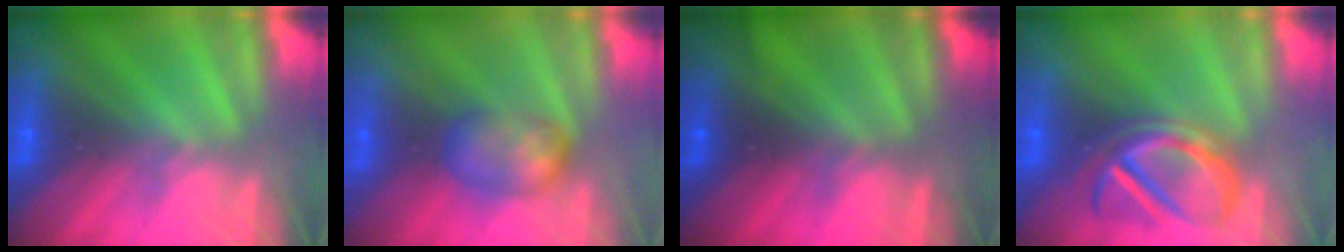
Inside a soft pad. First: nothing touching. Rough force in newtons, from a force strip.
{"total": 3.1}
{"total": 2.1}
{"total": 3.7}